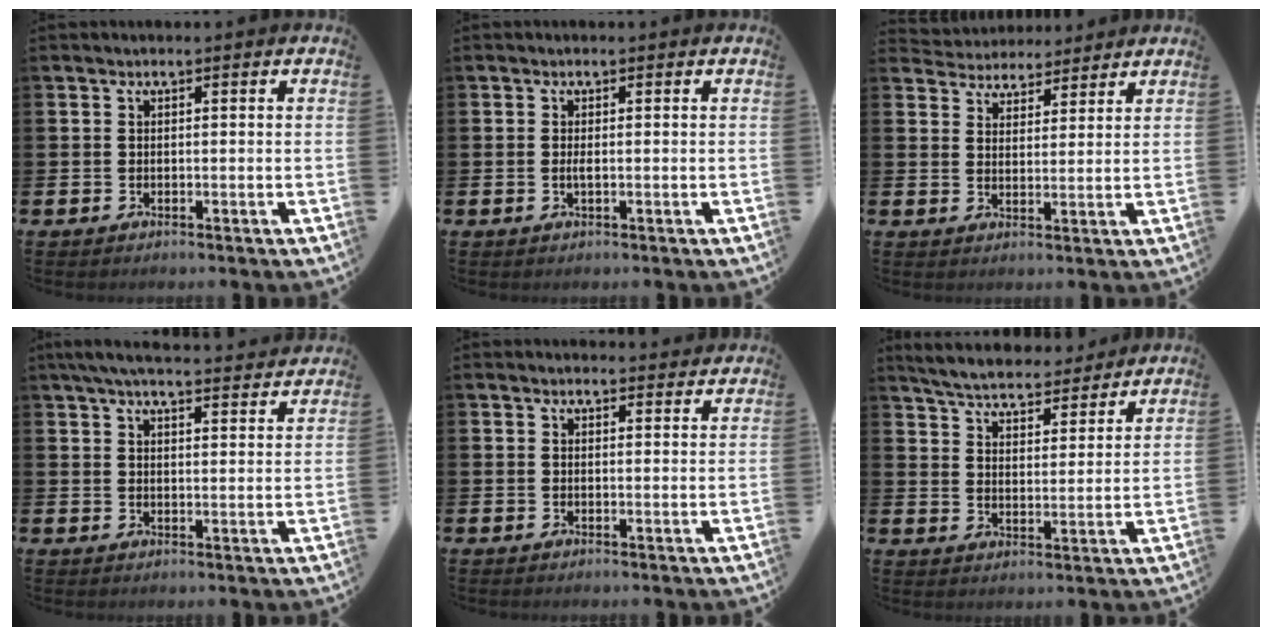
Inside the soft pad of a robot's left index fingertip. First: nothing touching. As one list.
[{"total": 0.9, "force": [-0.1, 0.2, 0.9], "torque": [-0.025, 0.003, 0.000]}, {"total": 4.2, "force": [3.9, 1.4, -0.6], "torque": [-0.014, -0.020, 0.071]}, {"total": 5.8, "force": [5.5, 0.4, 1.8], "torque": [-0.047, -0.026, 0.098]}, {"total": 1.7, "force": [1.6, 0.3, -0.1], "torque": [0.007, -0.007, 0.028]}, {"total": 5.8, "force": [5.6, 1.0, 0.9], "torque": [-0.047, -0.033, 0.099]}]